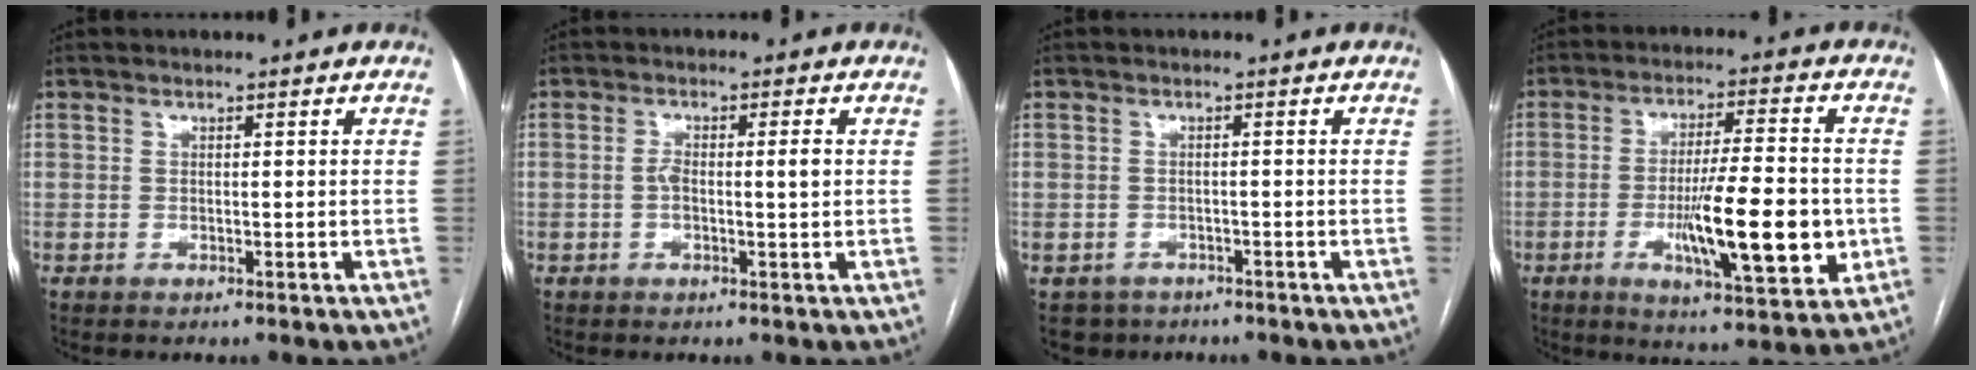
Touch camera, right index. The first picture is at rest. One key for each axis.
{"total": 3.6, "fx": 0.0, "fy": 0.7, "fz": 3.5, "tx": -0.068, "ty": 0.007, "tz": -0.001}
{"total": 3.7, "fx": -2.3, "fy": 2.9, "fz": -0.2, "tx": 0.005, "ty": 0.008, "tz": -0.035}
{"total": 14.8, "fx": -3.1, "fy": 2.3, "fz": 14.3, "tx": -0.234, "ty": -0.012, "tz": -0.047}